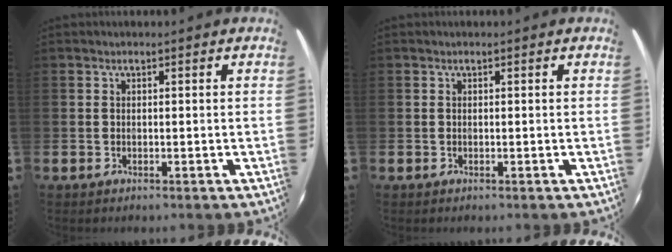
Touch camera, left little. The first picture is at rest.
{"total": 0.0}